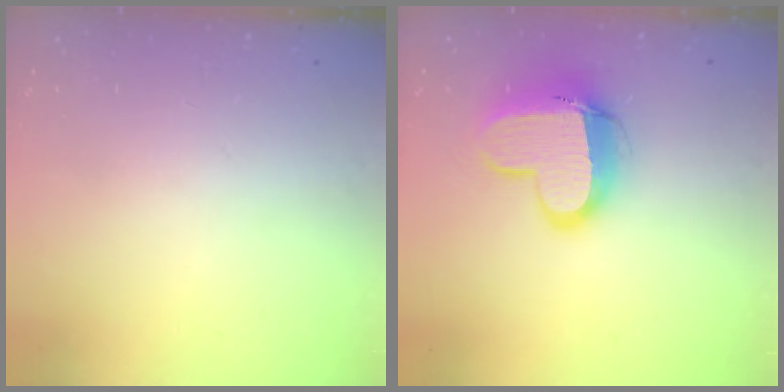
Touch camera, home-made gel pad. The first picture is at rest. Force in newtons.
{"total": 13.5, "press": 13.5, "slide": 1.4}